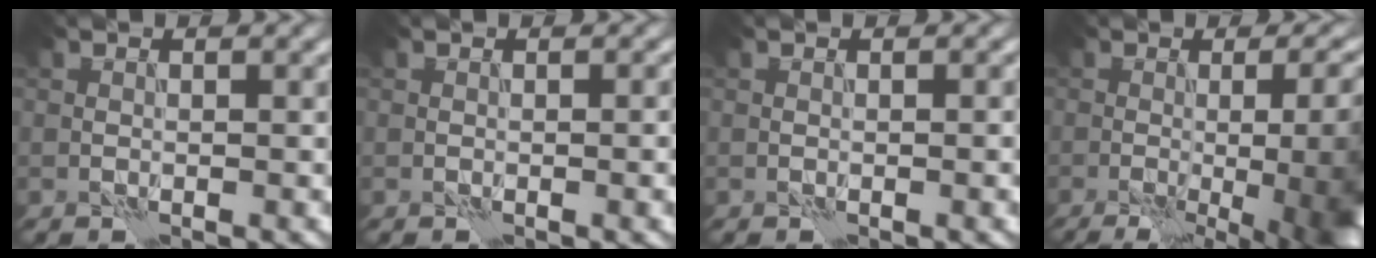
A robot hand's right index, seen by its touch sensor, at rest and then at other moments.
{"total": 1.3, "force": [-0.2, 0.1, 1.3], "torque": [-0.018, -0.003, -0.002]}
{"total": 0.9, "force": [-0.2, 0.0, 0.9], "torque": [-0.012, -0.002, -0.001]}
{"total": 16.0, "force": [-3.0, 6.2, 14.5], "torque": [-0.126, -0.016, -0.018]}